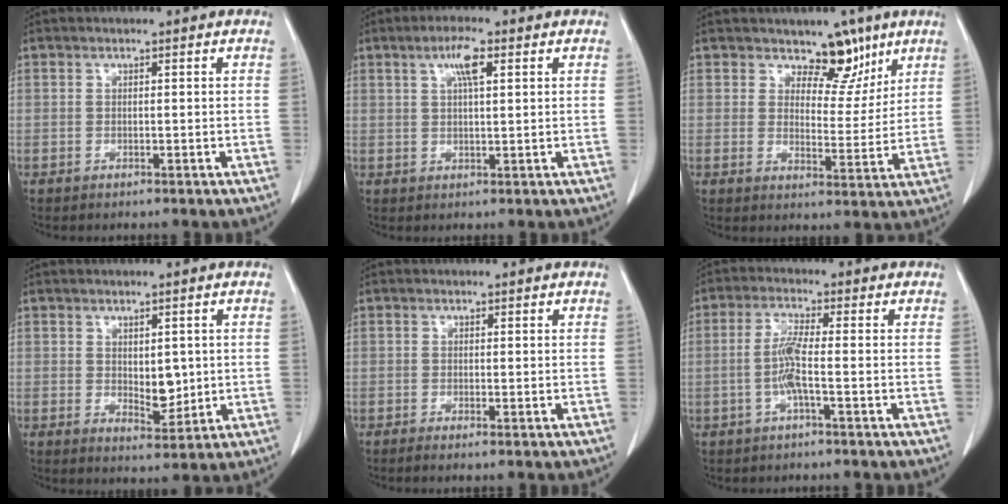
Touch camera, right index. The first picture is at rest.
{"total": 4.2, "force": [1.8, 0.7, 3.8], "torque": [-0.072, 0.004, 0.033]}
{"total": 6.5, "force": [4.7, 3.5, 3.0], "torque": [-0.022, -0.009, 0.071]}
{"total": 4.2, "force": [0.3, 2.1, 3.6], "torque": [-0.053, -0.010, 0.014]}
{"total": 0.5, "force": [-0.4, 0.0, 0.4], "torque": [-0.012, -0.002, -0.009]}
{"total": 4.5, "force": [-1.2, -0.1, 4.4], "torque": [-0.096, 0.002, -0.025]}